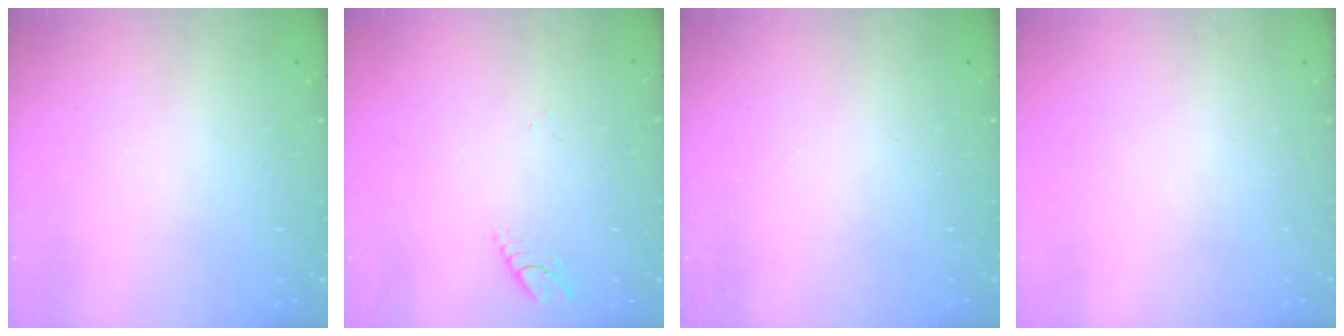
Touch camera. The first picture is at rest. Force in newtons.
{"total": 4.1, "press": 4.1, "slide": 0.2}
{"total": 0.0}
{"total": 0.0}